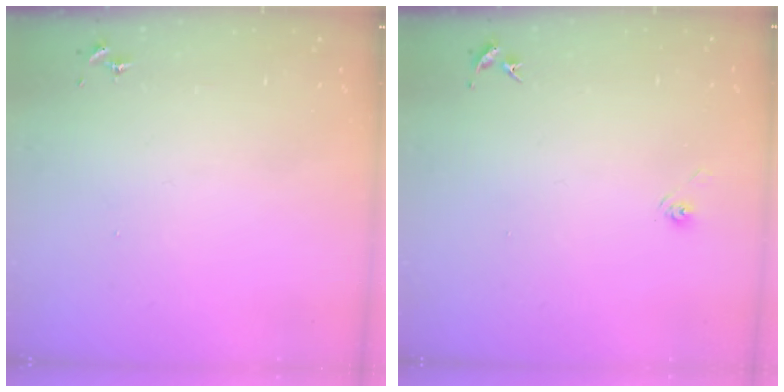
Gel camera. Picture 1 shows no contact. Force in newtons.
{"total": 3.0, "press": 2.6, "slide": 1.5}